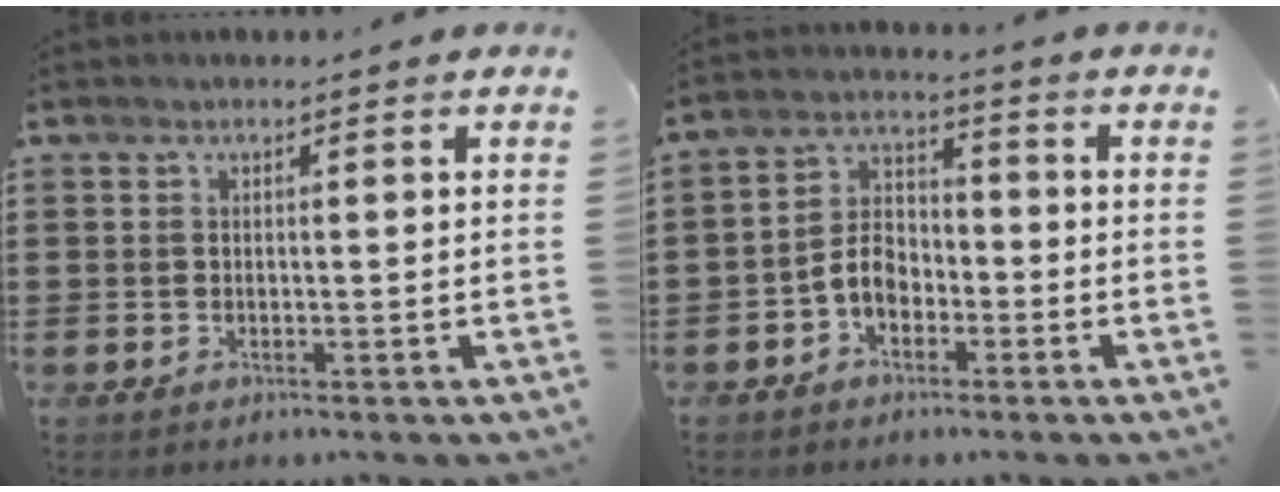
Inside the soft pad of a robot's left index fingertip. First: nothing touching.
{"total": 5.3, "force": [-2.5, 3.5, 3.1], "torque": [-0.080, 0.008, -0.056]}